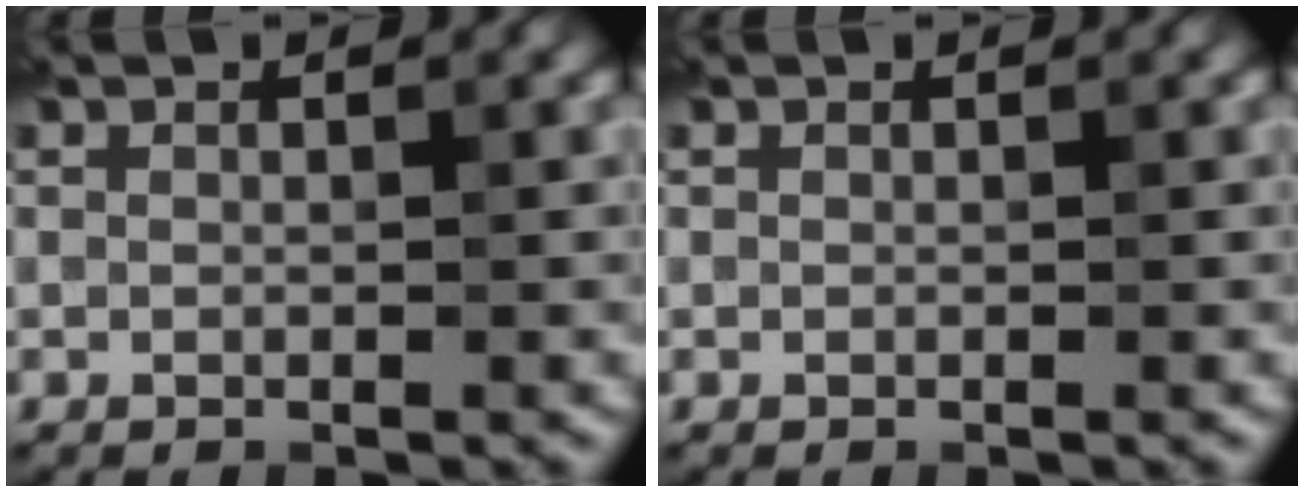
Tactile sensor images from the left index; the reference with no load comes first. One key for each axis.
{"total": 0.0}